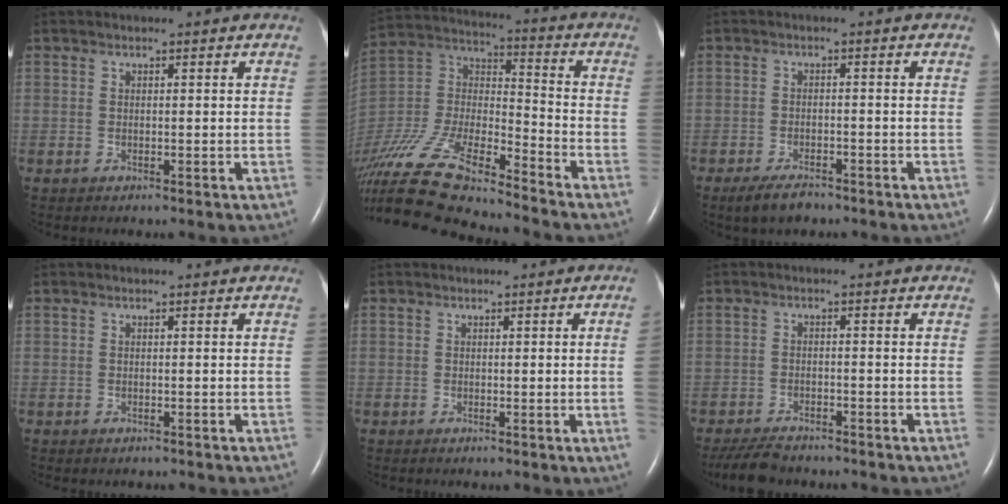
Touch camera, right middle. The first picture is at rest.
{"total": 21.4, "force": [-18.9, 1.7, 9.8], "torque": [-0.255, -0.012, -0.358]}
{"total": 3.5, "force": [-2.6, 1.2, 2.0], "torque": [-0.045, -0.005, -0.042]}
{"total": 0.0}
{"total": 2.4, "force": [-0.1, -1.2, 2.0], "torque": [-0.023, -0.003, 0.001]}
{"total": 6.5, "force": [-5.8, 1.8, 2.3], "torque": [-0.043, -0.016, -0.096]}